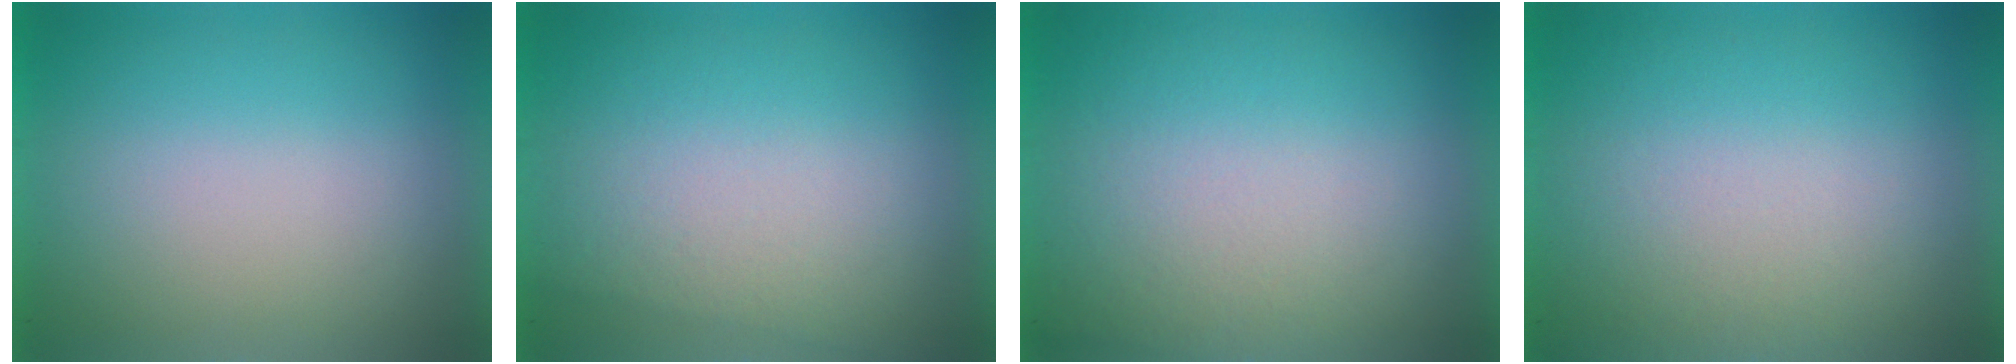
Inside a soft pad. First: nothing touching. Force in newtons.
{"total": 3.1}
{"total": 3.6}
{"total": 2.7}